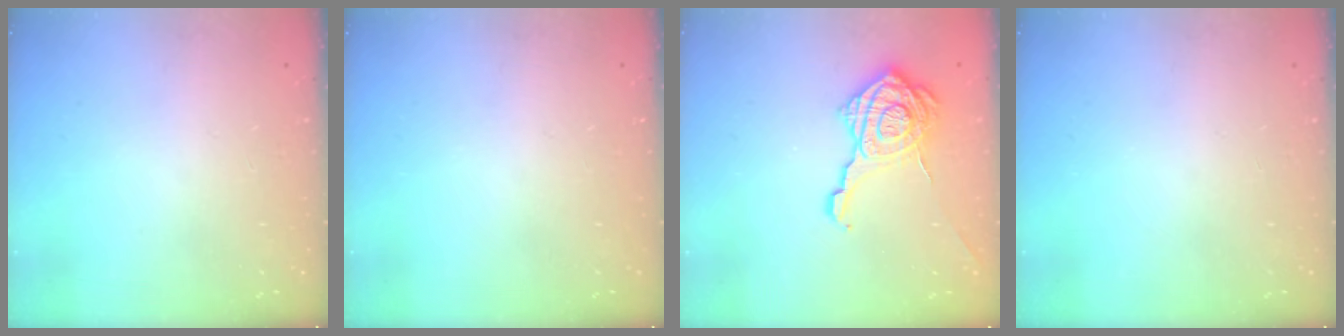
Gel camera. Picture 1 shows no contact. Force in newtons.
{"total": 0.0}
{"total": 20.4, "press": 20.3, "slide": 1.4}
{"total": 0.0}